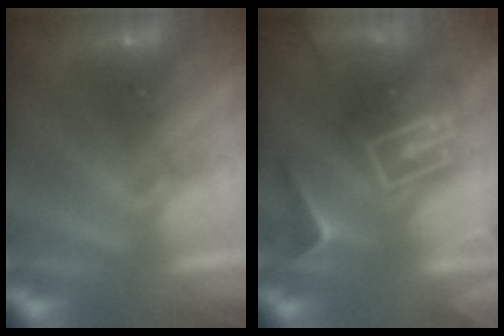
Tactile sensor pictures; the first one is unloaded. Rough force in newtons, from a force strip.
{"total": 9.1}